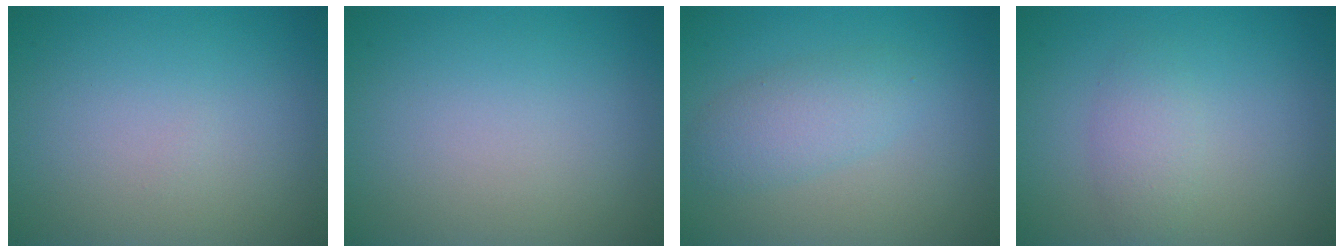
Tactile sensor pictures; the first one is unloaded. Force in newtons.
{"total": 0.0}
{"total": 2.9, "press": 2.9, "slide": 0.1}
{"total": 1.9, "press": 1.9, "slide": 0.1}